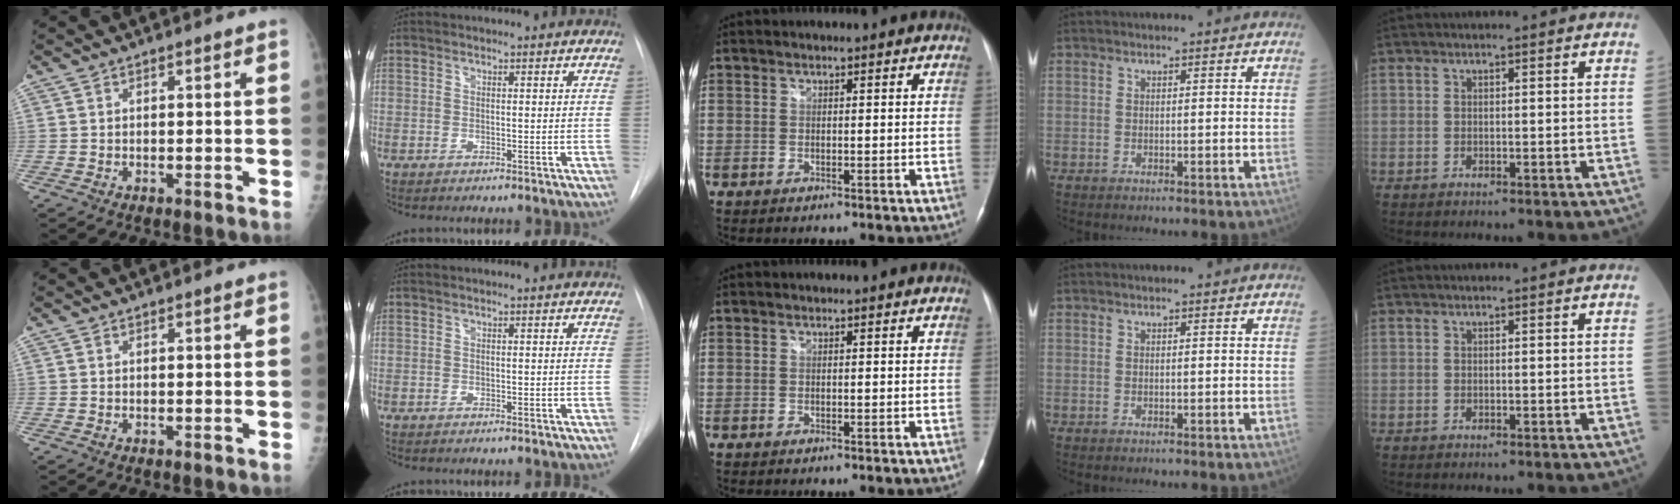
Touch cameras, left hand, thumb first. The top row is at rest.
{}